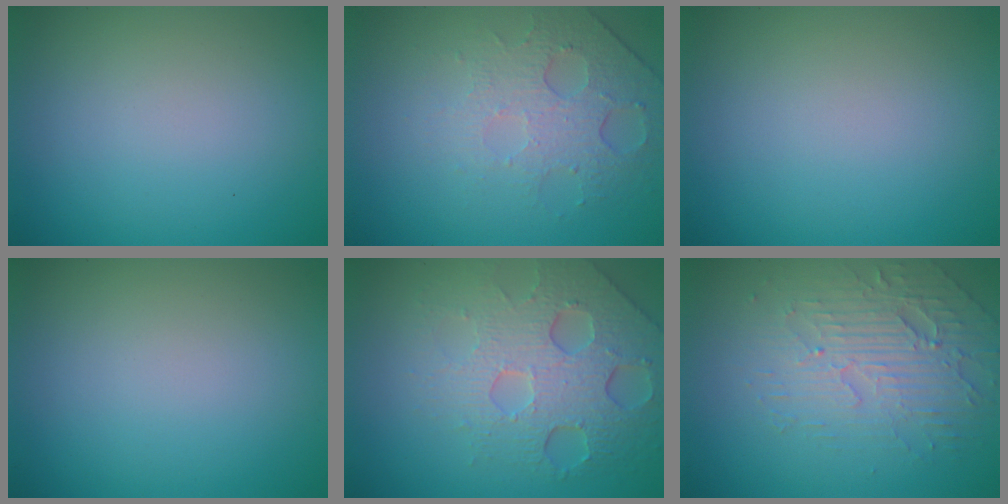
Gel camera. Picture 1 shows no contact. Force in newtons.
{"total": 4.6, "press": 3.0, "slide": 3.5}
{"total": 0.0}
{"total": 0.0}
{"total": 7.3, "press": 5.1, "slide": 5.2}
{"total": 4.1, "press": 3.7, "slide": 1.8}